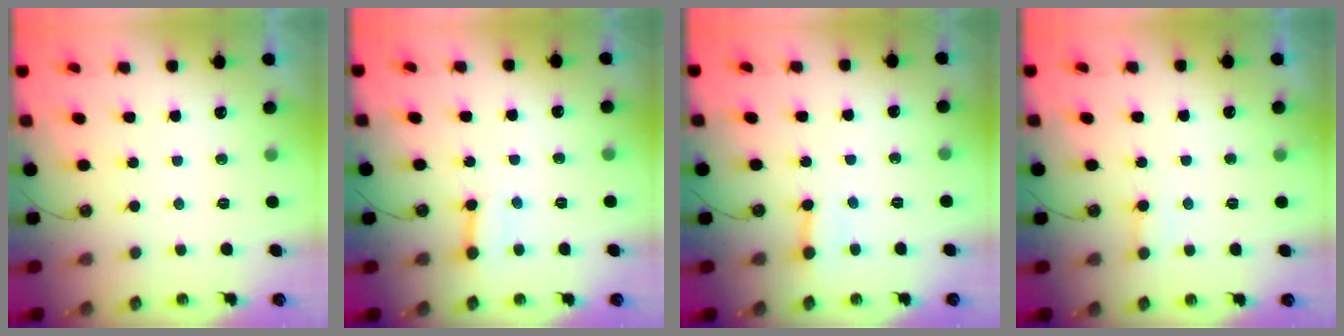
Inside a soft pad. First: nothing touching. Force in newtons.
{"total": 3.6, "press": 3.6, "slide": 0.1}
{"total": 3.0, "press": 2.9, "slide": 0.3}
{"total": 5.2, "press": 5.2, "slide": 0.6}